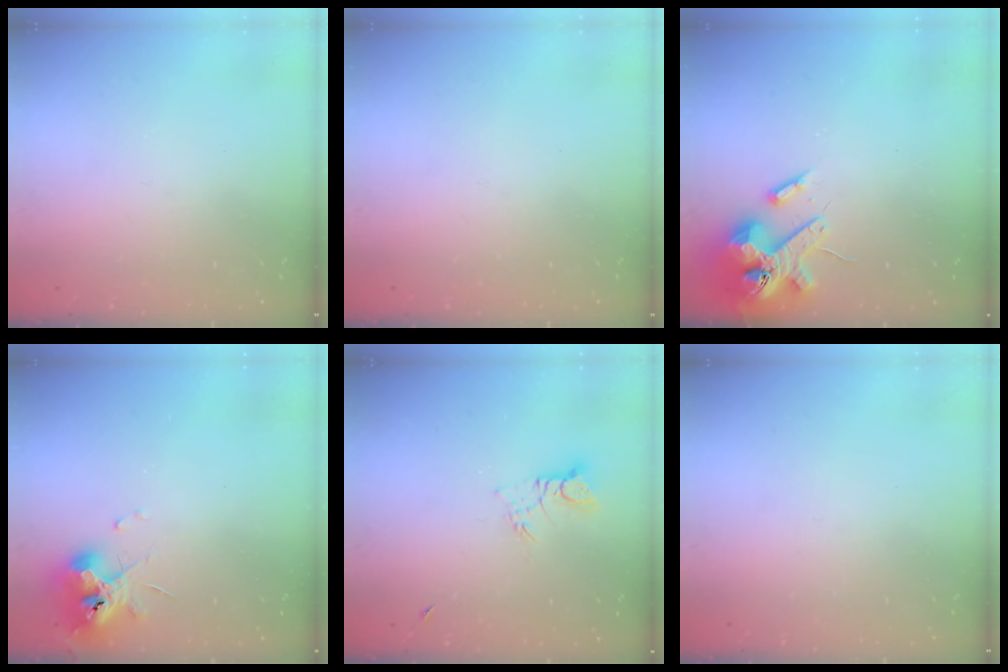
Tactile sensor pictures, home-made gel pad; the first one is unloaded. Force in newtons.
{"total": 0.0}
{"total": 14.5, "press": 14.3, "slide": 2.3}
{"total": 10.8, "press": 10.8, "slide": 0.6}
{"total": 4.7, "press": 4.7, "slide": 0.4}
{"total": 0.0}